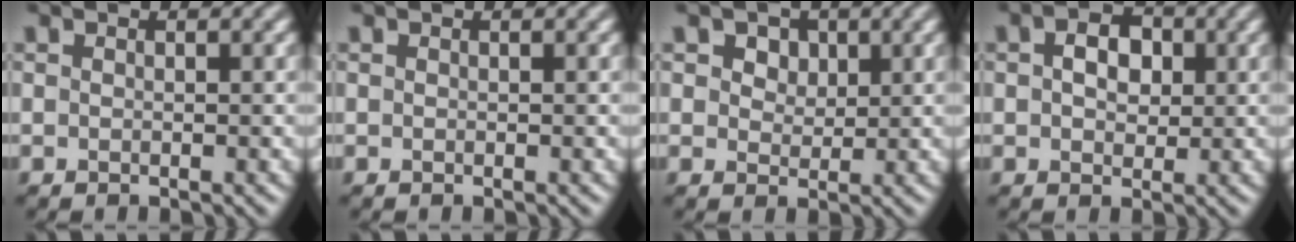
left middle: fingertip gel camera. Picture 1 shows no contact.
{"total": 0.0}
{"total": 3.3, "force": [1.9, 2.2, 1.6], "torque": [-0.035, 0.003, 0.022]}
{"total": 3.5, "force": [0.7, 2.4, 2.4], "torque": [-0.042, 0.004, 0.007]}